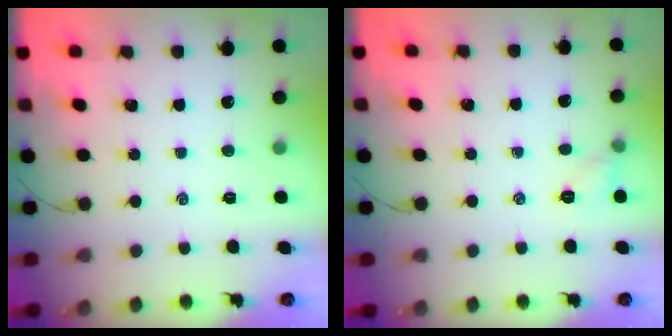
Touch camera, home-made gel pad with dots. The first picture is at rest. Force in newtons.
{"total": 5.1, "press": 5.0, "slide": 1.2}